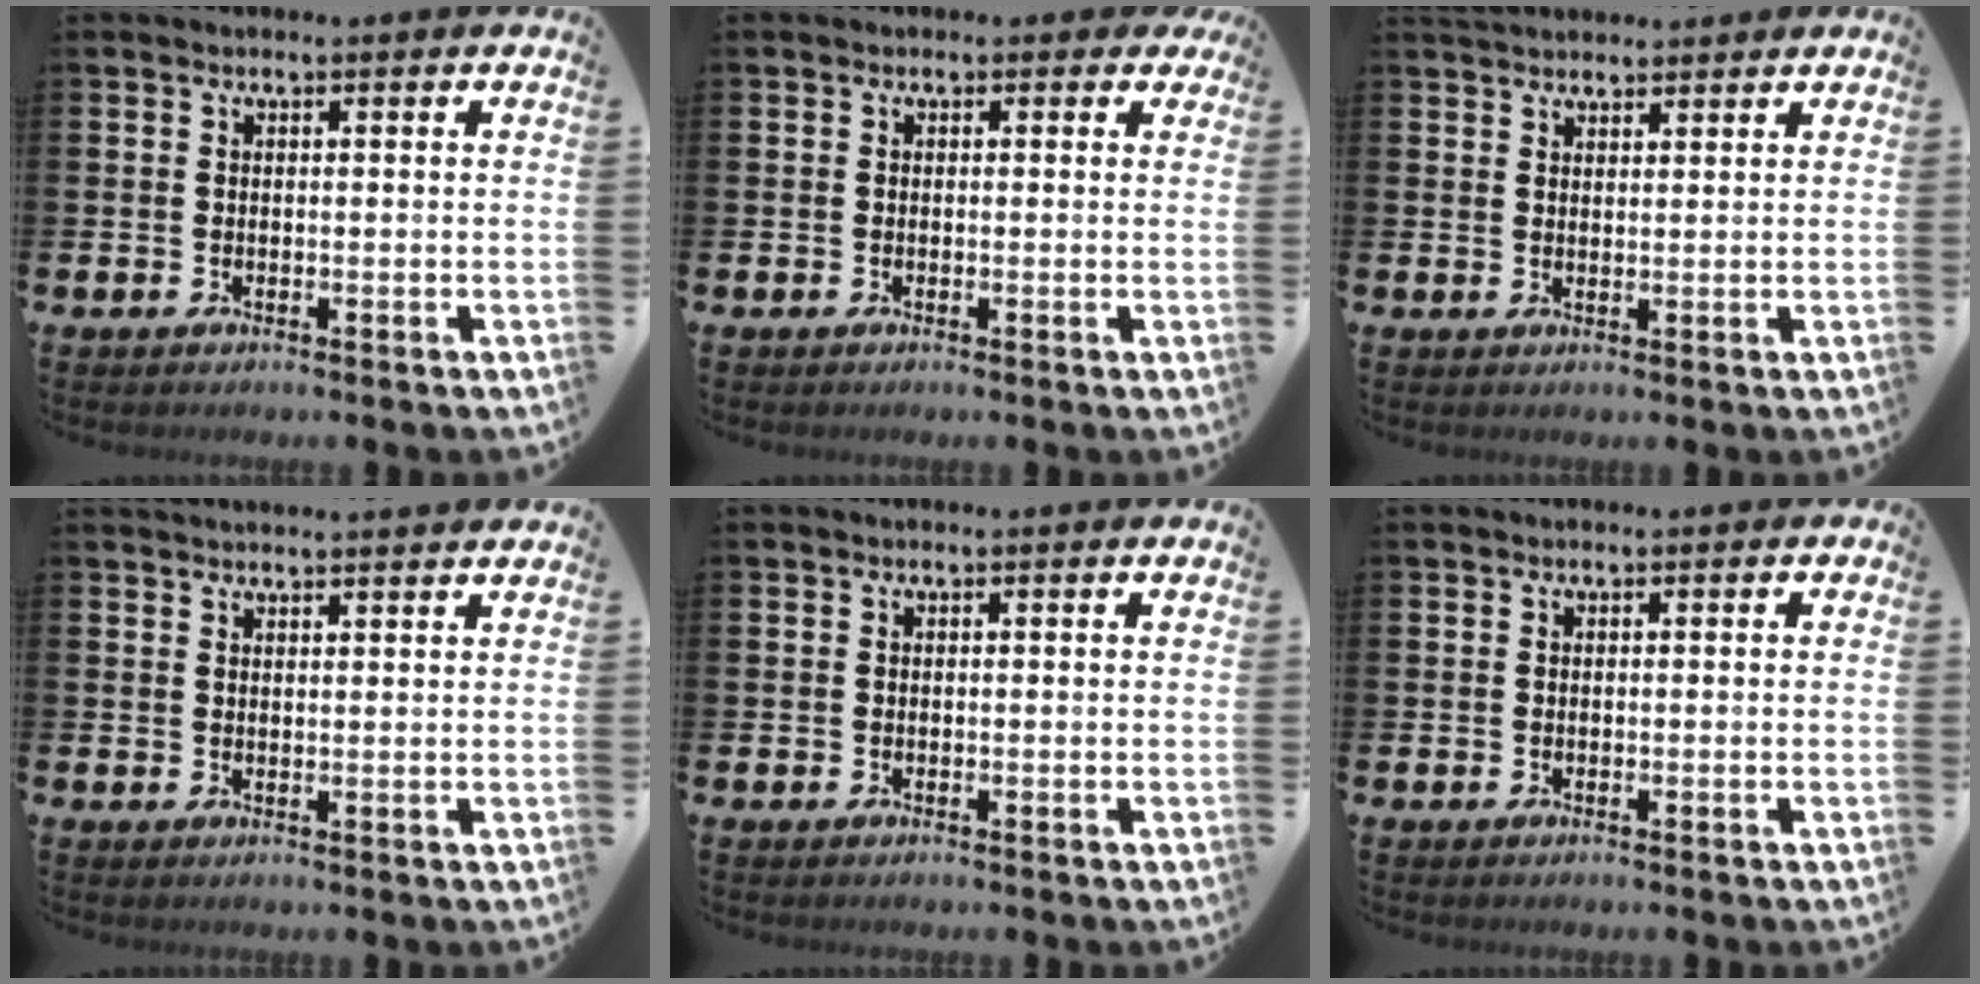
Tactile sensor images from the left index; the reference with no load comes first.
{"total": 0.8, "force": [0.0, 0.7, 0.3], "torque": [-0.004, 0.009, -0.003]}
{"total": 3.1, "force": [3.0, 0.9, 0.2], "torque": [0.004, -0.013, 0.053]}
{"total": 2.1, "force": [2.1, -0.2, 0.0], "torque": [0.005, -0.013, 0.037]}
{"total": 0.0}
{"total": 0.0}